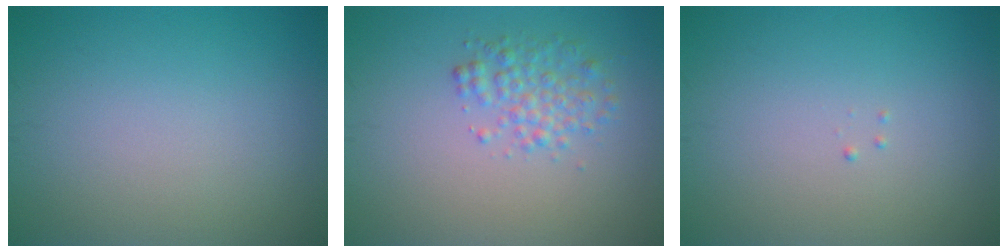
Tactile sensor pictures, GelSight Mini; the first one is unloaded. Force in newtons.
{"total": 2.4, "press": 2.4, "slide": 0.1}
{"total": 0.0}